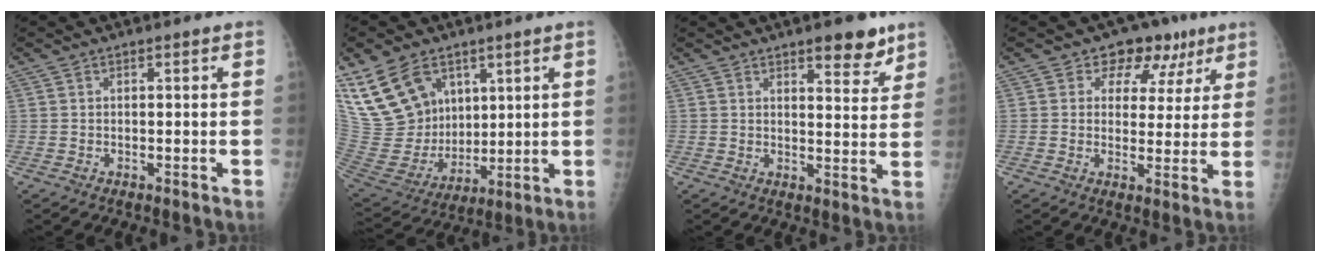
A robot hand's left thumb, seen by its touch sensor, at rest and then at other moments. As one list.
[{"total": 18.3, "force": [10.0, 12.2, 9.3], "torque": [-0.155, -0.035, 0.213]}, {"total": 7.2, "force": [5.0, 2.6, 4.5], "torque": [-0.037, -0.030, 0.065]}, {"total": 9.1, "force": [5.2, 6.7, 3.1], "torque": [0.004, -0.011, 0.064]}]